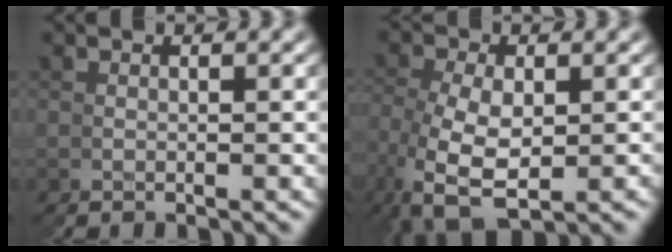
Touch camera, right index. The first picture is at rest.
{"total": 5.0, "force": [-1.8, 3.5, 3.1], "torque": [-0.102, -0.027, -0.016]}